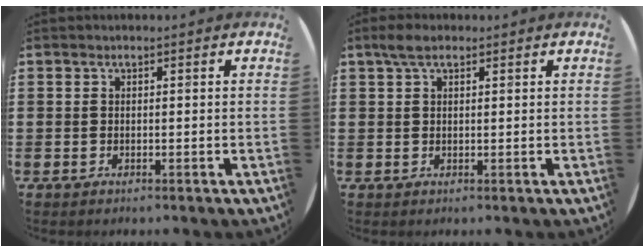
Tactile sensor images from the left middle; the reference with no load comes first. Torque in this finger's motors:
{"motor_torque": [0.71, -0.65, 0.07, 0.03]}